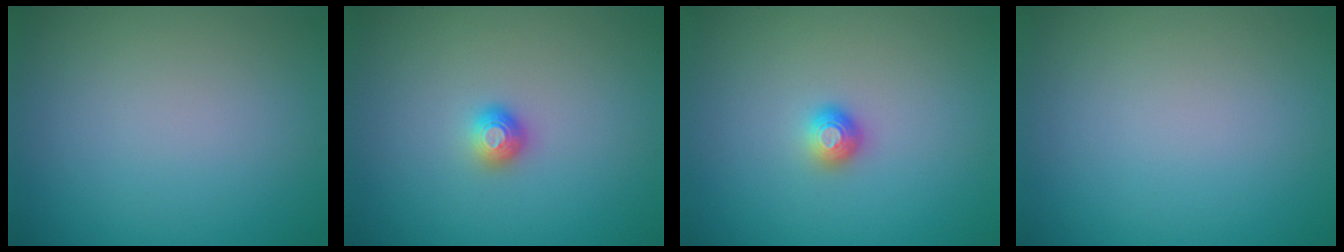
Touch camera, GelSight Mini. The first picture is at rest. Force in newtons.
{"total": 1.3, "press": 1.2, "slide": 0.7}
{"total": 1.3, "press": 1.2, "slide": 0.7}
{"total": 0.0}